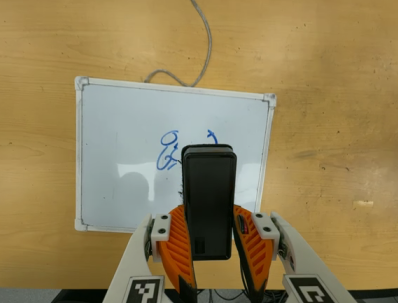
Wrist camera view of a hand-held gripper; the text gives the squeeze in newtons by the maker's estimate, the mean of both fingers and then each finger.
{"total": 7.5, "left": 5.9, "right": 9.1}